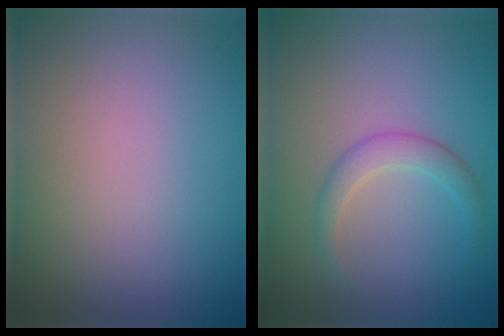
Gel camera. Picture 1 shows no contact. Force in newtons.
{"total": 2.1, "press": 2.1, "slide": 0.1}